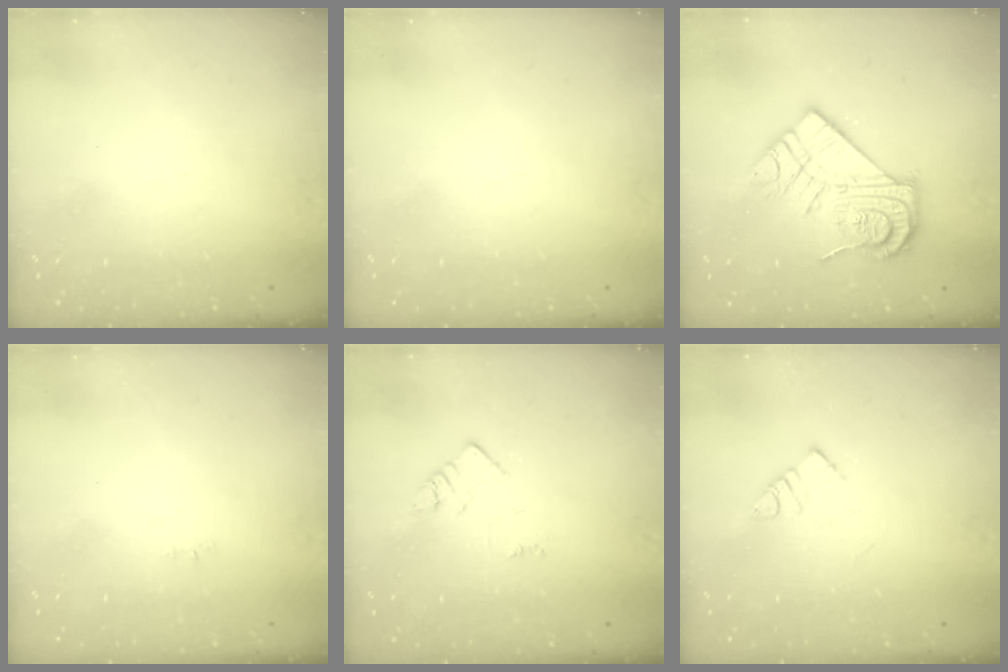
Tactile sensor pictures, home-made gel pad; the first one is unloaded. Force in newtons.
{"total": 0.0}
{"total": 16.5, "press": 16.5, "slide": 1.2}
{"total": 2.5, "press": 2.5, "slide": 0.3}
{"total": 2.1, "press": 2.1, "slide": 0.3}
{"total": 5.7, "press": 5.6, "slide": 0.6}